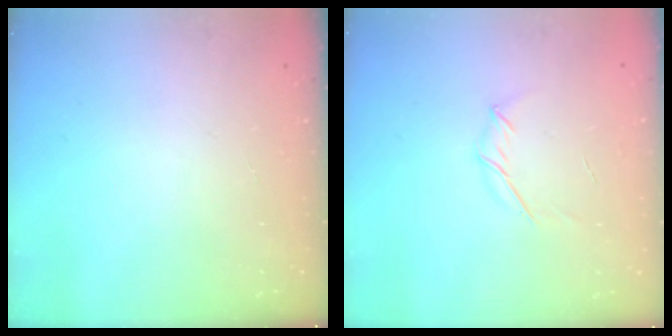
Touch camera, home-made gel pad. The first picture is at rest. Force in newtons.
{"total": 3.9, "press": 3.8, "slide": 0.9}